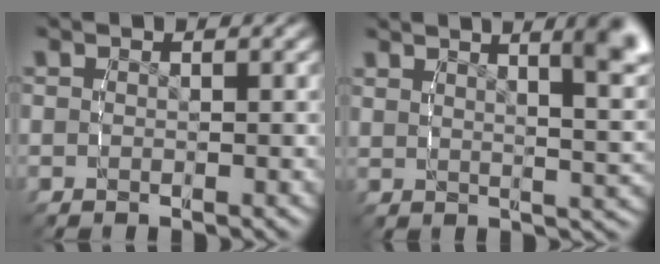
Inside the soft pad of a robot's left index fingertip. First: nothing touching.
{"total": 8.1, "force": [4.6, 2.4, 6.3], "torque": [-0.061, 0.009, 0.073]}